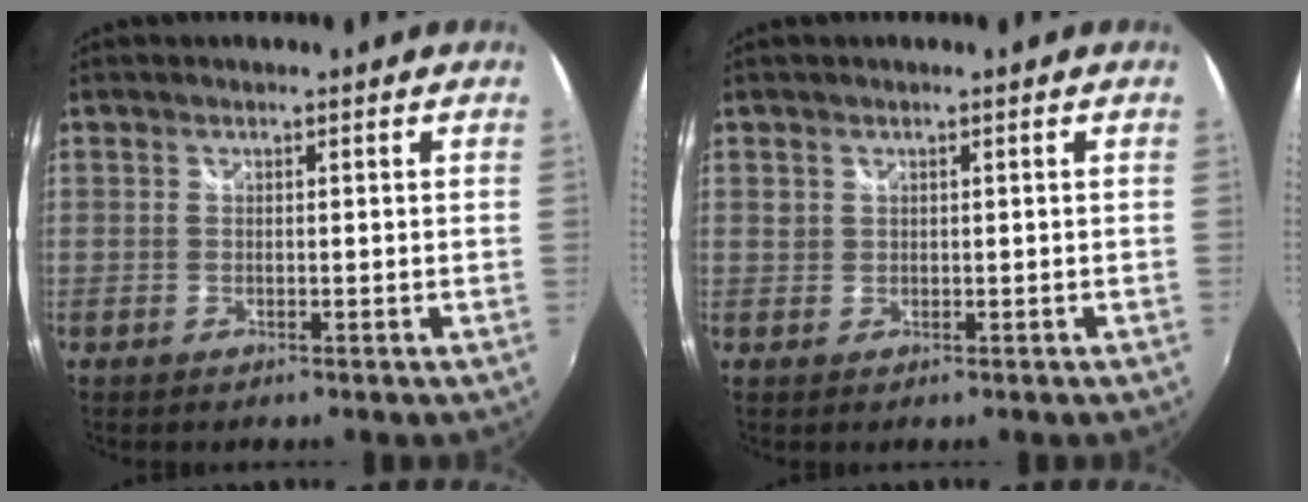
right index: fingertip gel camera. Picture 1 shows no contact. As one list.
[{"total": 0.9, "force": [0.4, 0.8, 0.2], "torque": [-0.002, 0.004, 0.007]}]